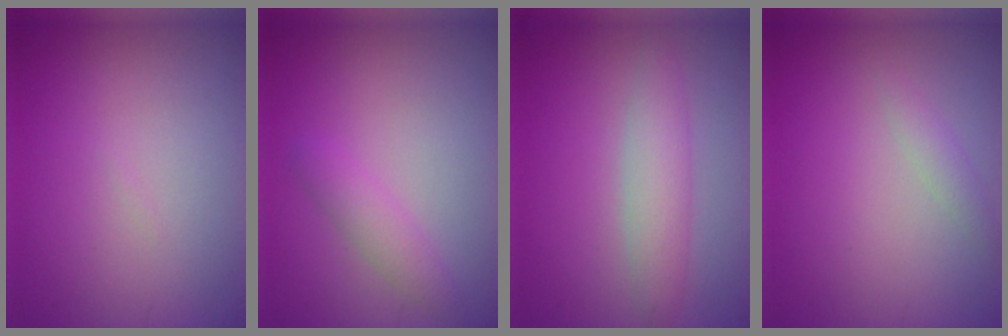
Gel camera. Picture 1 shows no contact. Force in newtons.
{"total": 1.9, "press": 1.9, "slide": 0.1}
{"total": 3.0, "press": 3.0, "slide": 0.0}
{"total": 1.1, "press": 1.1, "slide": 0.0}